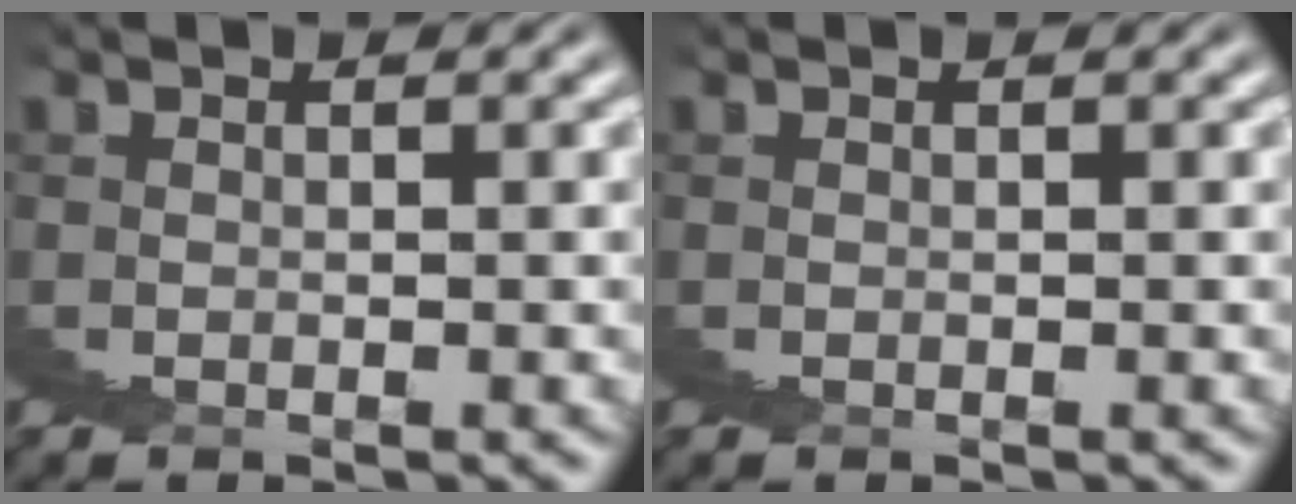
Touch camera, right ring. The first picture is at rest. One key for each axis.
{"total": 0.0}